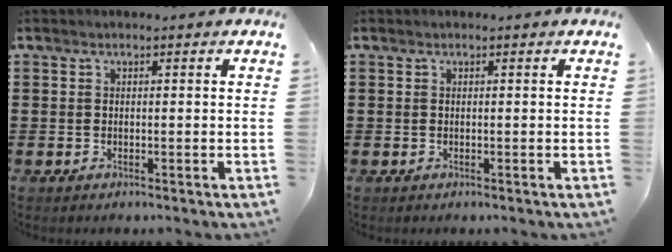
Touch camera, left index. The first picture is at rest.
{"total": 0.0}